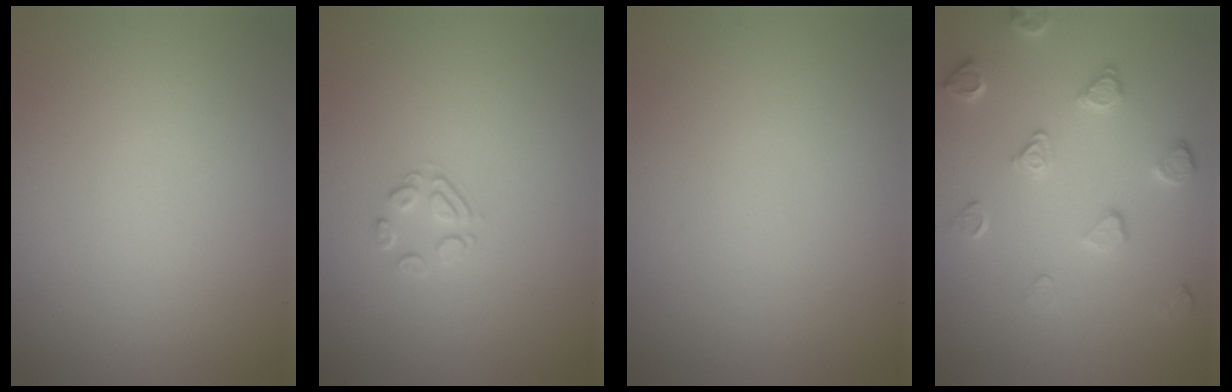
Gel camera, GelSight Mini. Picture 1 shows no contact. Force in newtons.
{"total": 1.5, "press": 0.8, "slide": 1.3}
{"total": 0.0}
{"total": 2.4, "press": 1.9, "slide": 1.4}